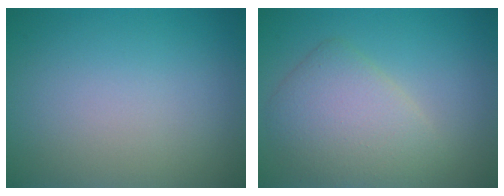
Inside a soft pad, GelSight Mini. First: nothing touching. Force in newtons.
{"total": 4.5, "press": 4.5, "slide": 0.2}